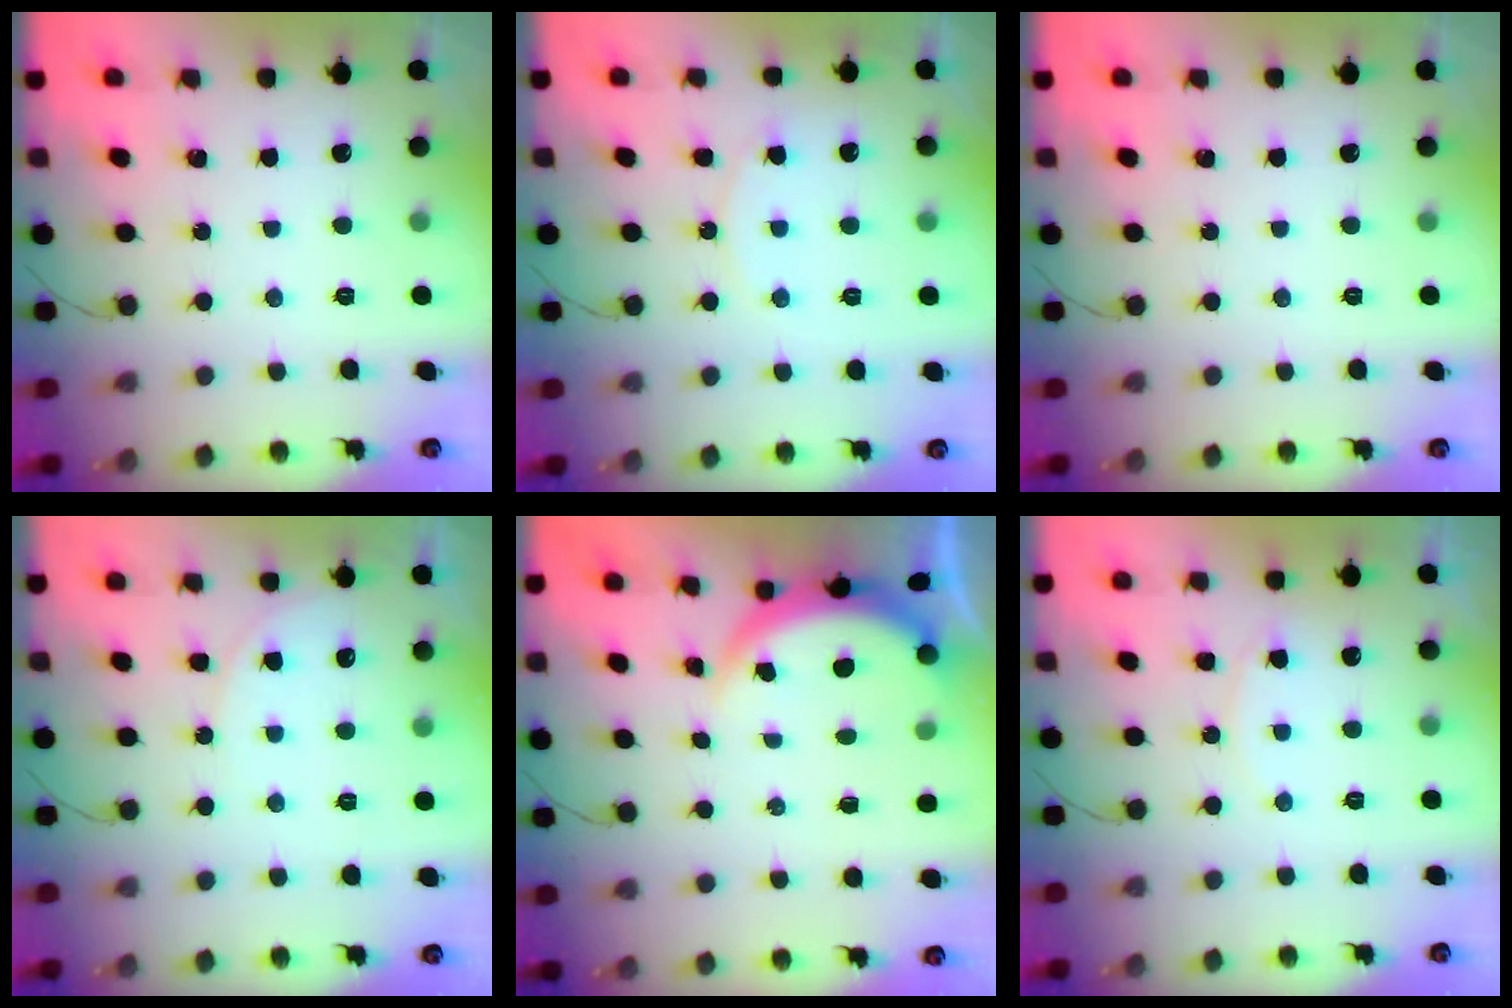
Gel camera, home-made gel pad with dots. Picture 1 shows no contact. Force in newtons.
{"total": 8.1, "press": 8.1, "slide": 0.6}
{"total": 0.0}
{"total": 4.8, "press": 4.8, "slide": 0.5}
{"total": 3.7, "press": 3.6, "slide": 0.6}
{"total": 5.6, "press": 5.6, "slide": 0.6}